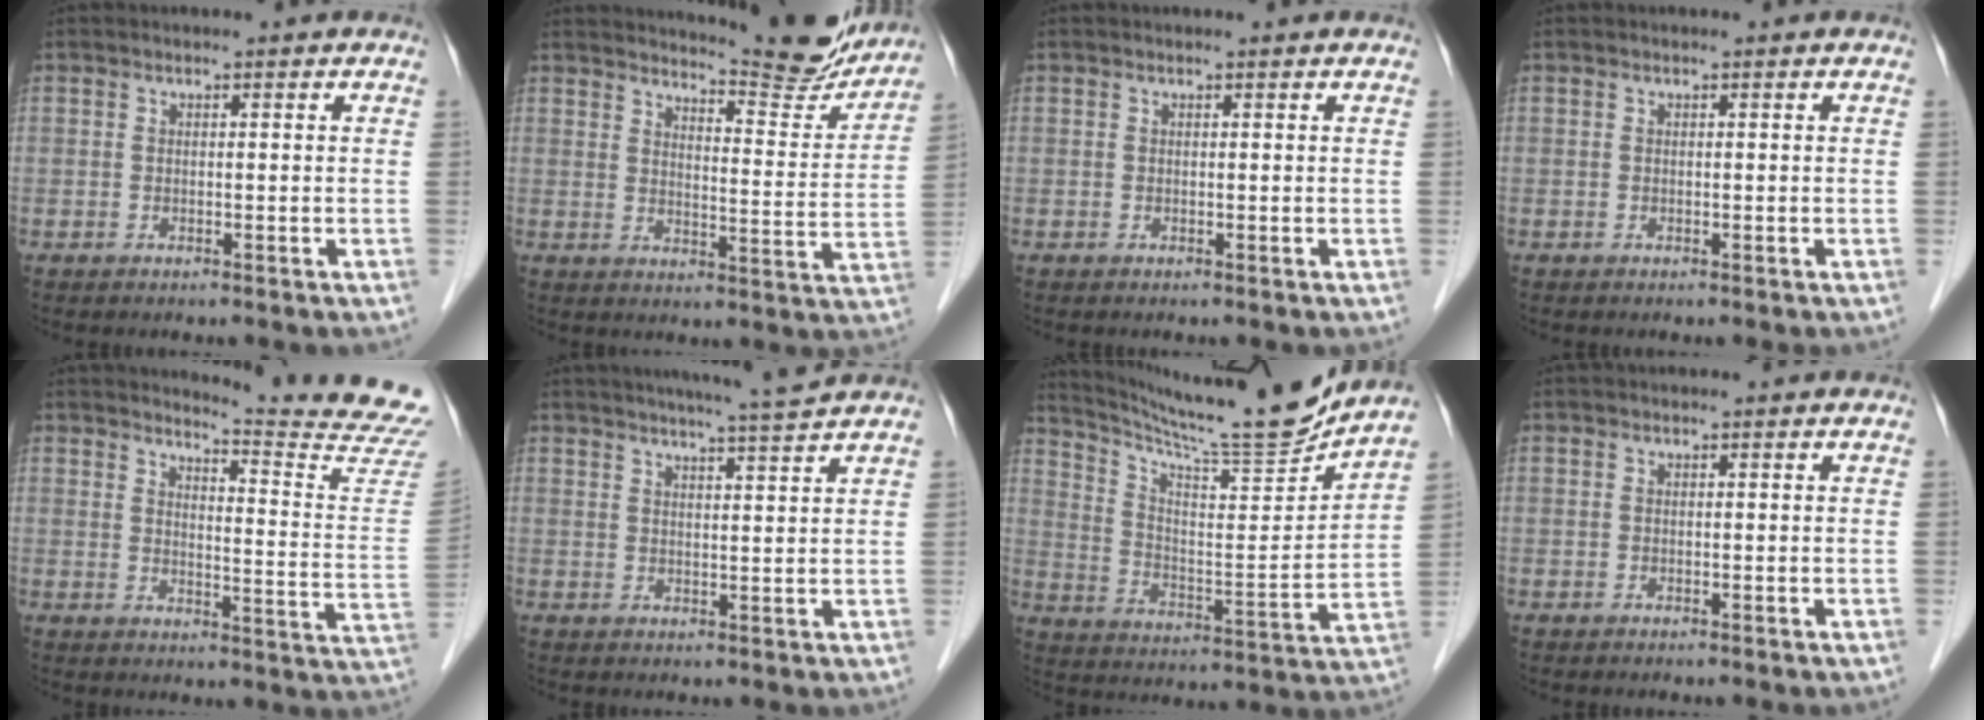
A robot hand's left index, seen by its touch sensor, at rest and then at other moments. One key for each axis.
{"total": 13.3, "fx": 12.9, "fy": 0.7, "fz": 3.1, "tx": -0.042, "ty": -0.051, "tz": 0.157}
{"total": 0.7, "fx": 0.7, "fy": -0.1, "fz": 0.3, "tx": -0.009, "ty": 0.002, "tz": 0.010}
{"total": 0.0}
{"total": 15.8, "fx": 15.6, "fy": -2.2, "fz": 1.9, "tx": -0.026, "ty": -0.154, "tz": 0.162}
{"total": 7.0, "fx": 6.2, "fy": -1.4, "fz": 2.8, "tx": -0.047, "ty": -0.002, "tz": 0.086}
{"total": 17.3, "fx": 16.4, "fy": -1.5, "fz": 5.4, "tx": -0.105, "ty": -0.050, "tz": 0.257}
{"total": 0.0}